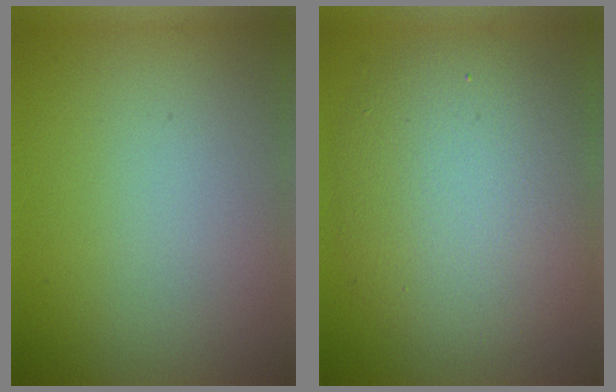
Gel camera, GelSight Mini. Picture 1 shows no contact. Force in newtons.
{"total": 8.4, "press": 8.4, "slide": 0.5}